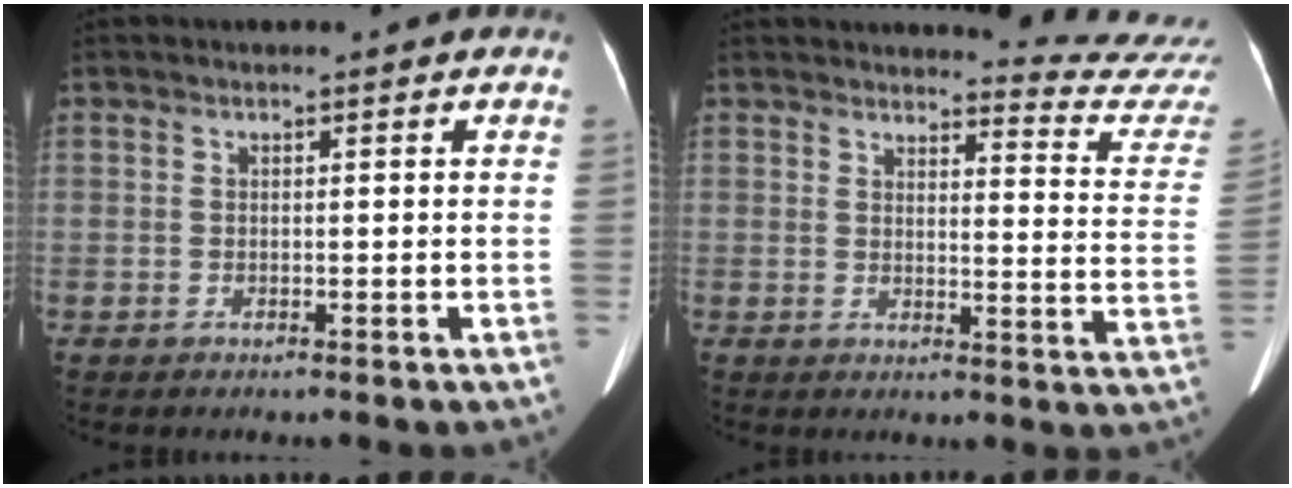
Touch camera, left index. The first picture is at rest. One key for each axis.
{"total": 13.3, "fx": 13.2, "fy": -1.4, "fz": 0.1, "tx": 0.009, "ty": -0.133, "tz": 0.123}